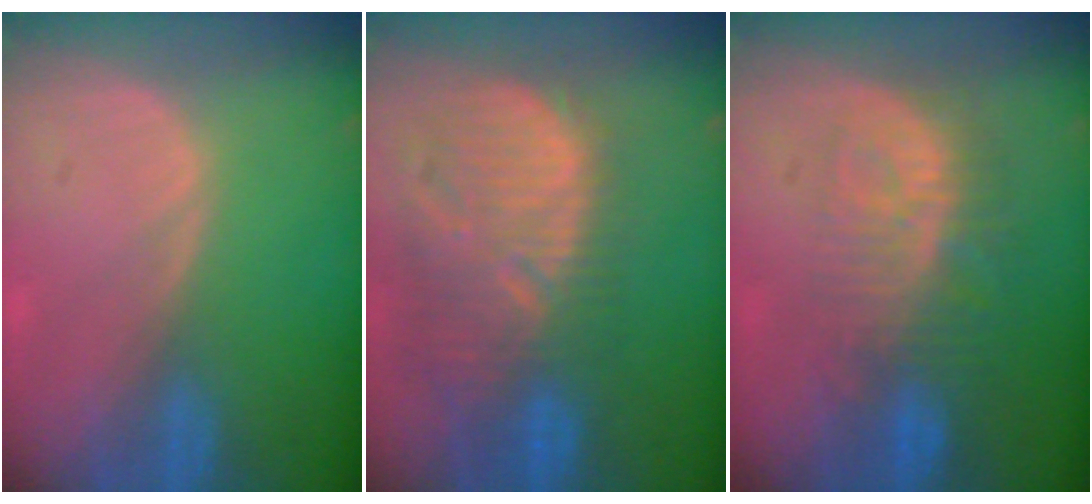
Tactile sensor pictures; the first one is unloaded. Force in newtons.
{"total": 12.6, "press": 11.2, "slide": 5.8}
{"total": 9.5, "press": 8.5, "slide": 4.1}